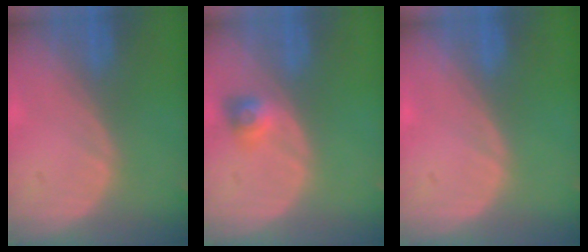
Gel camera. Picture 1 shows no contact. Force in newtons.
{"total": 2.9, "press": 2.7, "slide": 1.2}
{"total": 0.0}